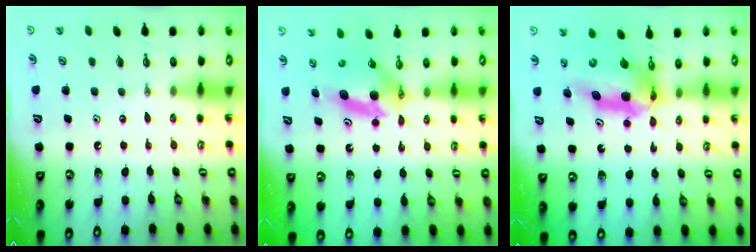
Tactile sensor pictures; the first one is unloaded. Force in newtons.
{"total": 6.9, "press": 5.2, "slide": 4.6}
{"total": 9.5, "press": 9.5, "slide": 1.0}